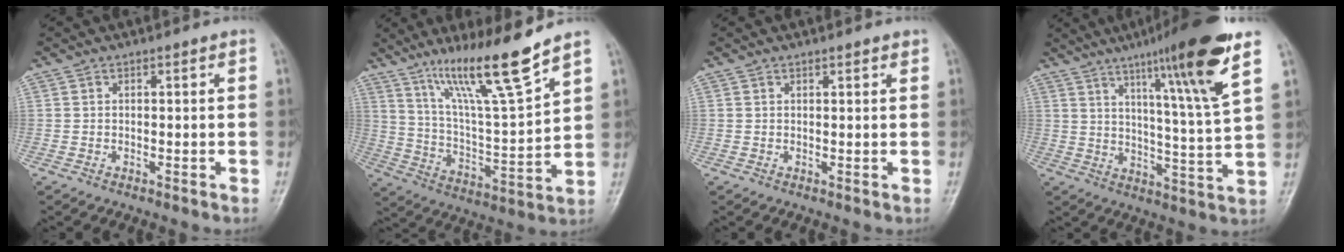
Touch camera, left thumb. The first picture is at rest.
{"total": 16.1, "force": [11.3, 0.9, 11.4], "torque": [-0.189, -0.068, 0.208]}
{"total": 1.1, "force": [0.9, 0.3, 0.5], "torque": [-0.003, -0.003, 0.012]}
{"total": 17.4, "force": [9.9, 0.2, 14.4], "torque": [-0.211, -0.048, 0.149]}